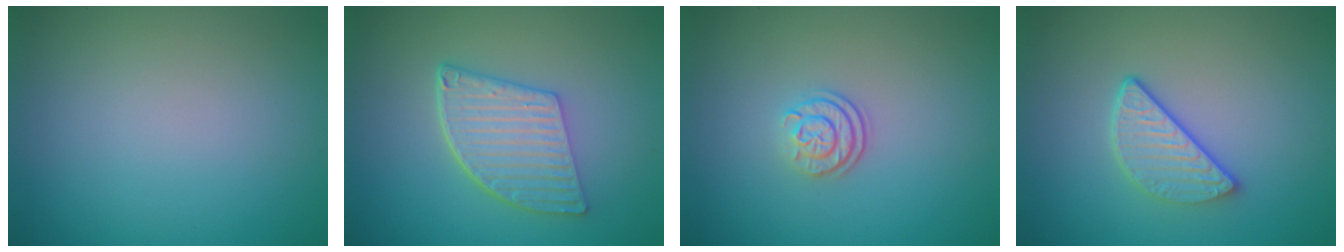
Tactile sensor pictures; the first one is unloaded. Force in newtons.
{"total": 5.7, "press": 4.2, "slide": 3.8}
{"total": 2.4, "press": 1.8, "slide": 1.5}
{"total": 3.3, "press": 2.6, "slide": 2.0}